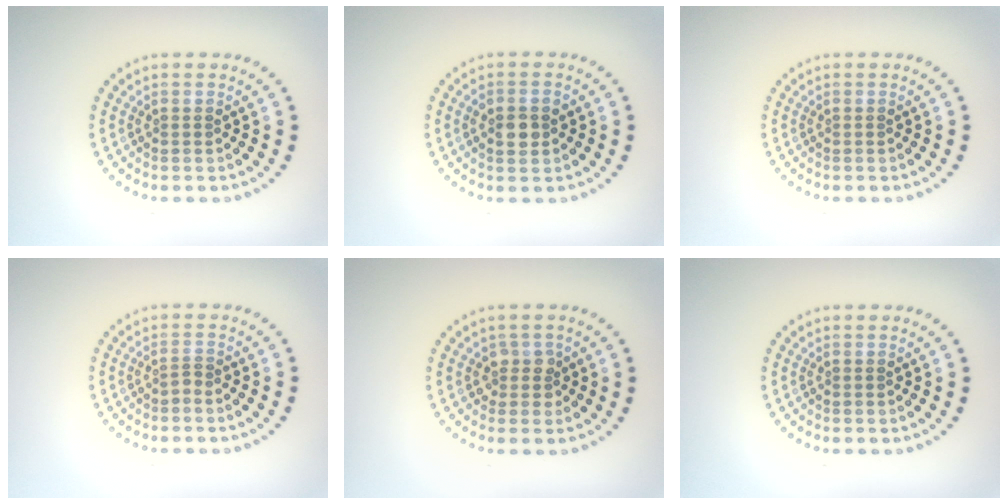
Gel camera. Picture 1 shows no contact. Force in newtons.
{"total": 2.5, "press": 2.5, "slide": 0.3}
{"total": 0.0}
{"total": 0.5, "press": 0.2, "slide": 0.5}
{"total": 1.6, "press": 1.4, "slide": 0.6}
{"total": 0.0}